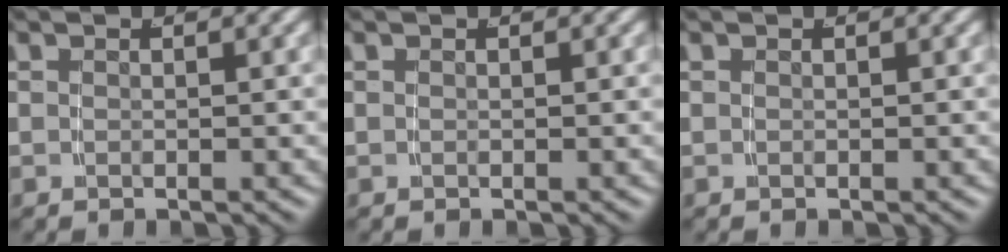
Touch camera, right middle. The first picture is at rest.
{"total": 0.0}
{"total": 0.0}